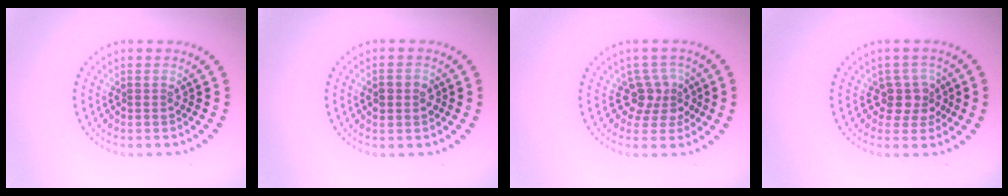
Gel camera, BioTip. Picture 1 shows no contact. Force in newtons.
{"total": 1.8, "press": 1.8, "slide": 0.1}
{"total": 2.7, "press": 2.0, "slide": 1.8}
{"total": 2.6, "press": 2.1, "slide": 1.5}